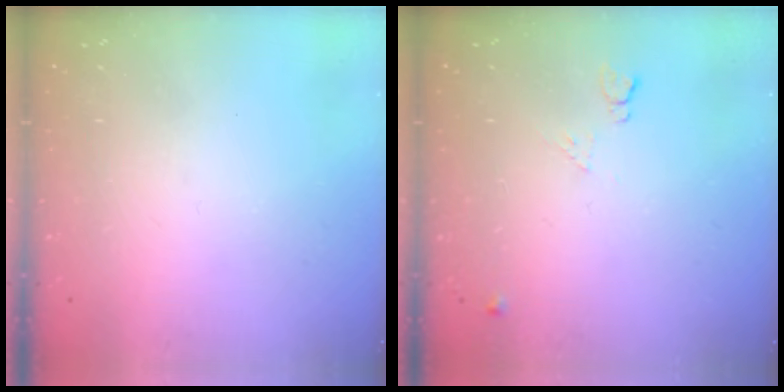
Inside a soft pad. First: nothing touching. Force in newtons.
{"total": 5.2, "press": 5.1, "slide": 1.2}